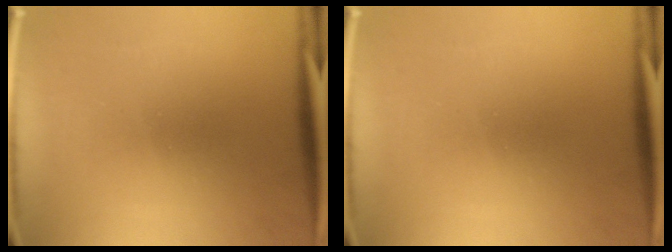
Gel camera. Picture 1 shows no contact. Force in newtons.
{"total": 0.0}